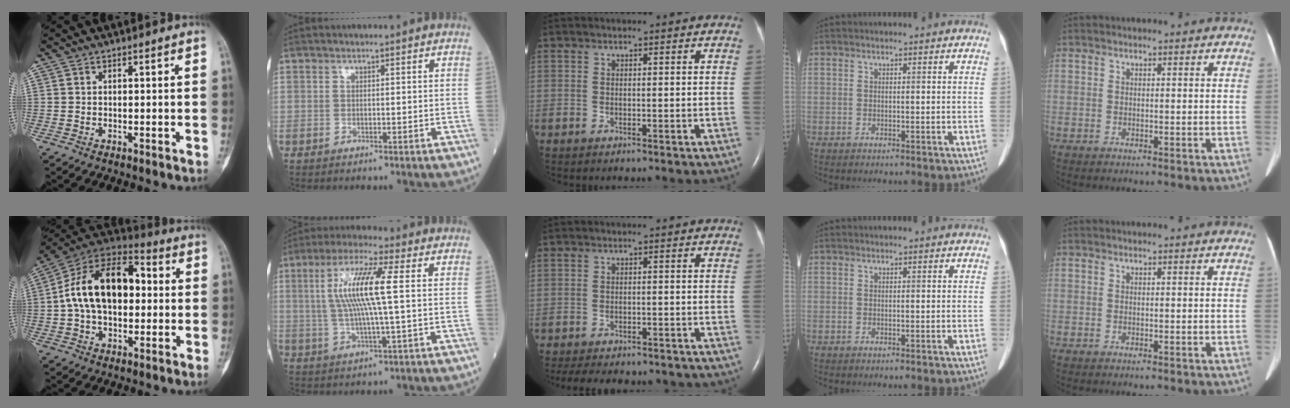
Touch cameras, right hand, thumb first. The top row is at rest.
{"thumb": {"total": 19.0, "force": [1.2, 11.8, 14.8], "torque": [-0.231, 0.039, 0.012]}, "index": {"total": 10.6, "force": [1.7, 0.4, 10.5], "torque": [-0.213, 0.010, 0.030]}, "middle": {"total": 15.6, "force": [-13.3, 5.1, 6.3], "torque": [-0.132, -0.010, -0.162]}}